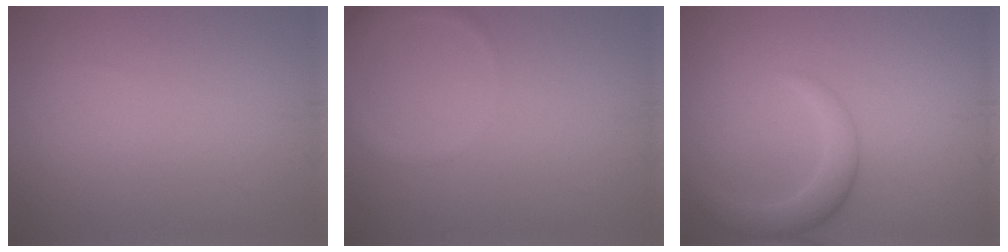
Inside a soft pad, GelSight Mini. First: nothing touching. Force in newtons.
{"total": 2.6, "press": 2.6, "slide": 0.2}
{"total": 2.8, "press": 2.8, "slide": 0.1}